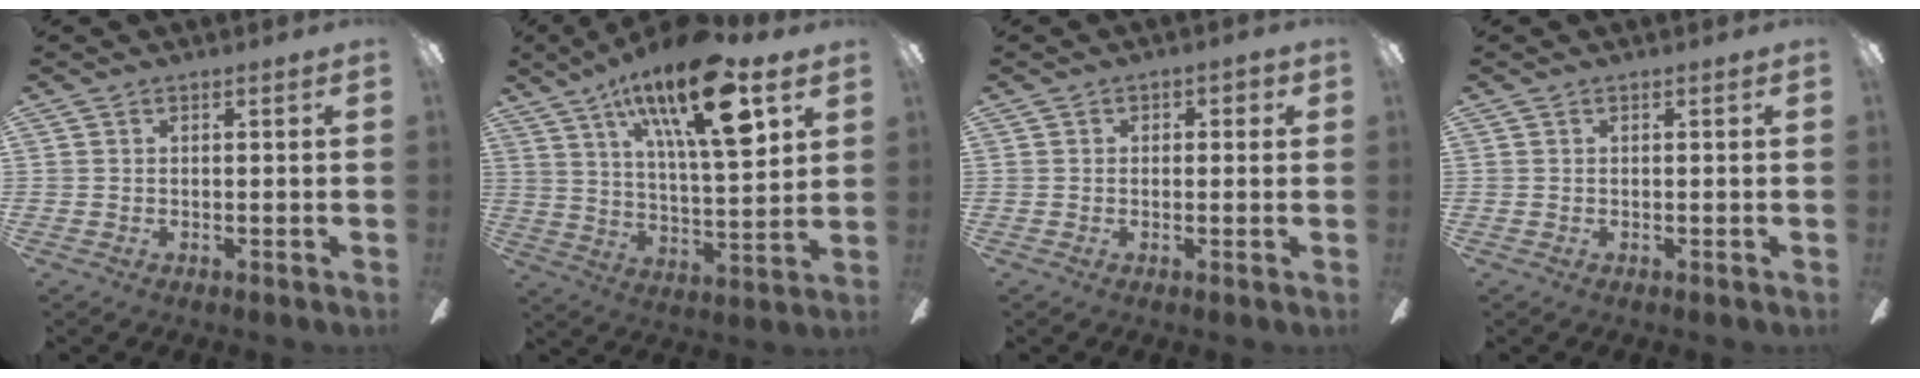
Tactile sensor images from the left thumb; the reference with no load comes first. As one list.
[{"total": 24.0, "force": [12.7, 7.9, 18.8], "torque": [-0.306, -0.050, 0.195]}, {"total": 1.4, "force": [-0.3, 1.2, 0.8], "torque": [-0.006, 0.003, -0.009]}, {"total": 0.0}]